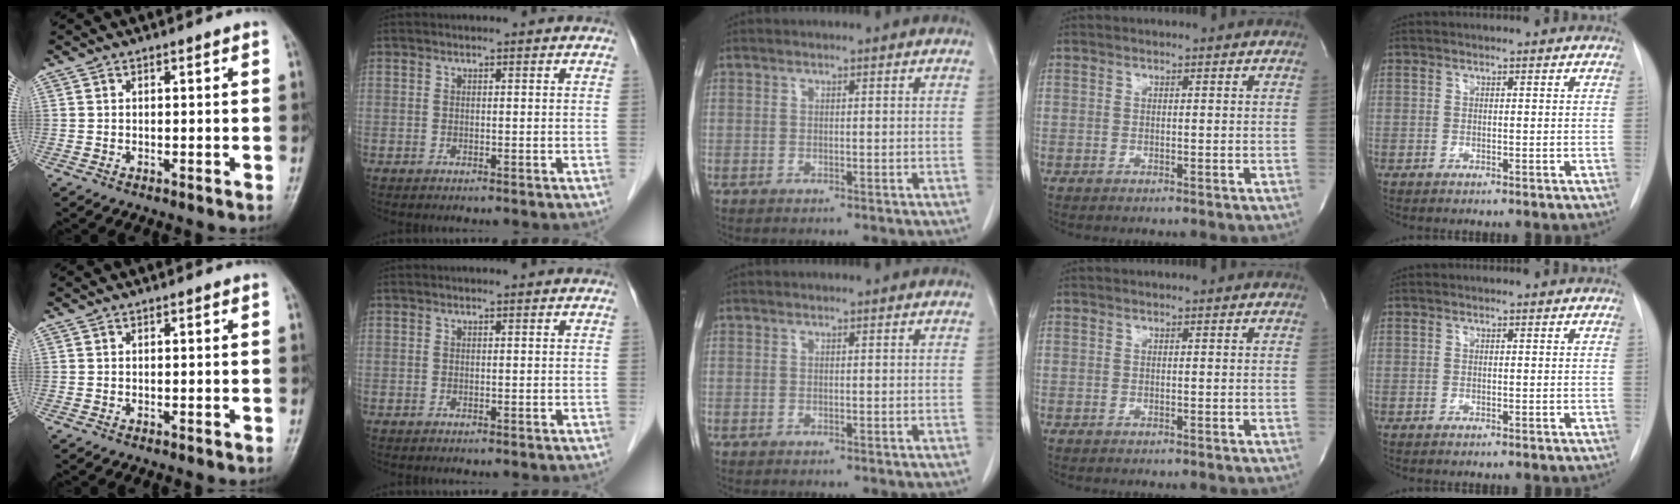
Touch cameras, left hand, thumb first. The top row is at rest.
{}